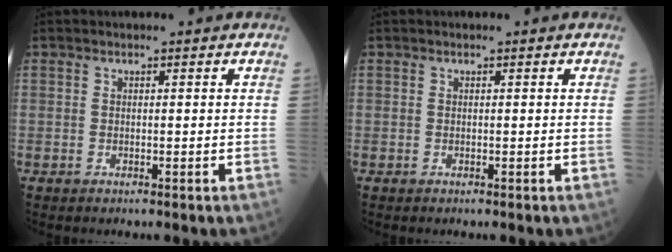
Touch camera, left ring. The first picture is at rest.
{"total": 0.0}